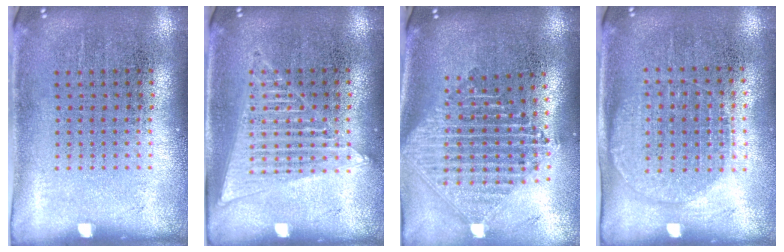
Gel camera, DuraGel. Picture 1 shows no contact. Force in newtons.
{"total": 1.3, "press": 1.3, "slide": 0.1}
{"total": 2.3, "press": 1.8, "slide": 1.4}
{"total": 1.3, "press": 1.2, "slide": 0.5}